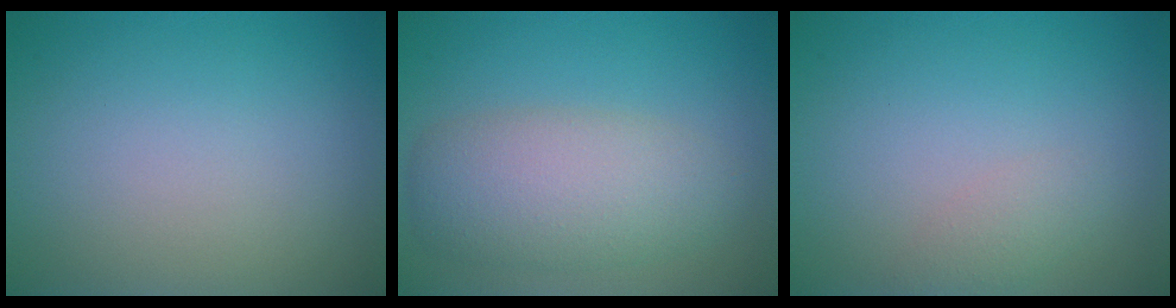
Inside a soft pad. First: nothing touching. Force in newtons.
{"total": 5.5, "press": 5.5, "slide": 0.5}
{"total": 1.4, "press": 1.4, "slide": 0.1}